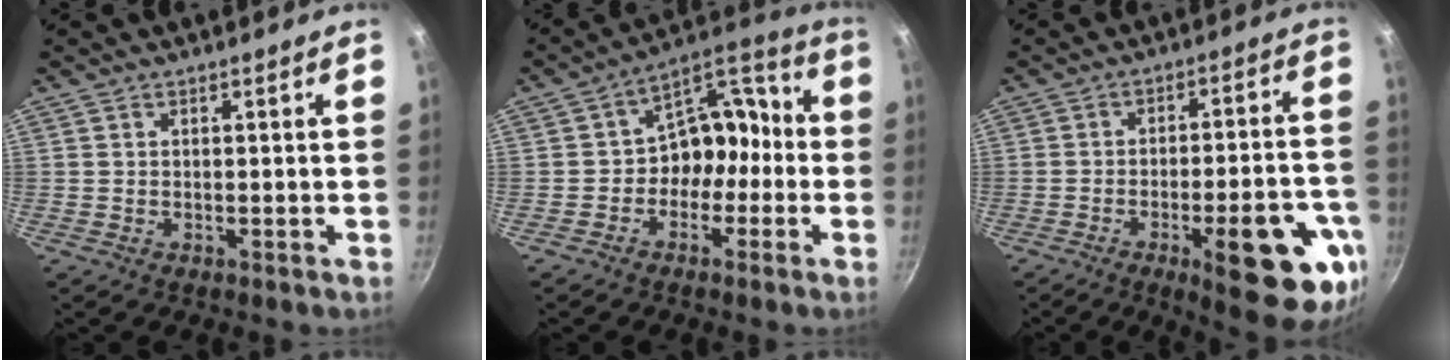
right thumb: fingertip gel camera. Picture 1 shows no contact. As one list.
[{"total": 11.3, "force": [-2.2, 8.5, 7.1], "torque": [-0.051, 0.065, -0.048]}, {"total": 19.6, "force": [-8.0, 6.1, 16.8], "torque": [-0.179, 0.024, -0.102]}]